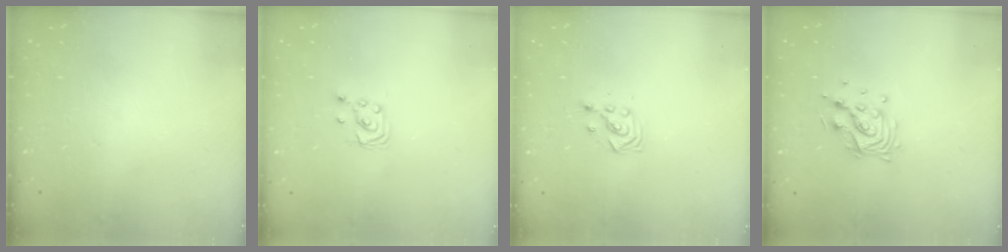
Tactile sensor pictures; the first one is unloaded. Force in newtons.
{"total": 2.4, "press": 2.4, "slide": 0.2}
{"total": 2.9, "press": 2.9, "slide": 0.3}
{"total": 10.9, "press": 10.8, "slide": 0.9}